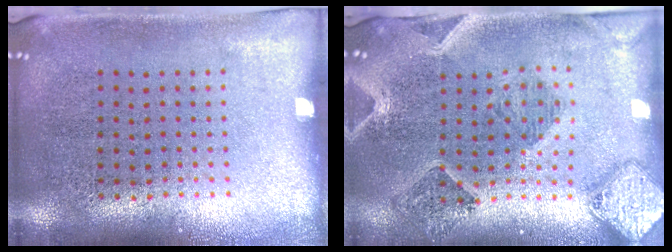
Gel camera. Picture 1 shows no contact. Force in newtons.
{"total": 1.6, "press": 1.5, "slide": 0.3}